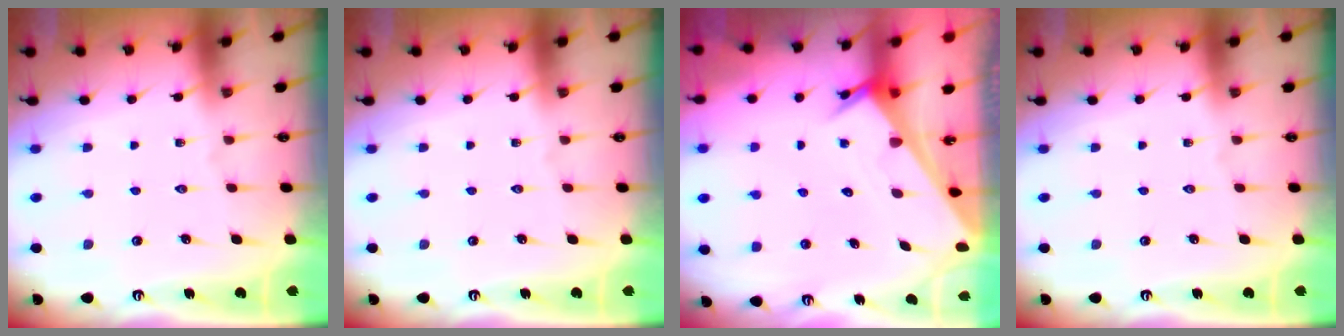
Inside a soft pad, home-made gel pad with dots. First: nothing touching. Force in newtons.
{"total": 0.0}
{"total": 3.0, "press": 3.0, "slide": 0.2}
{"total": 0.0}